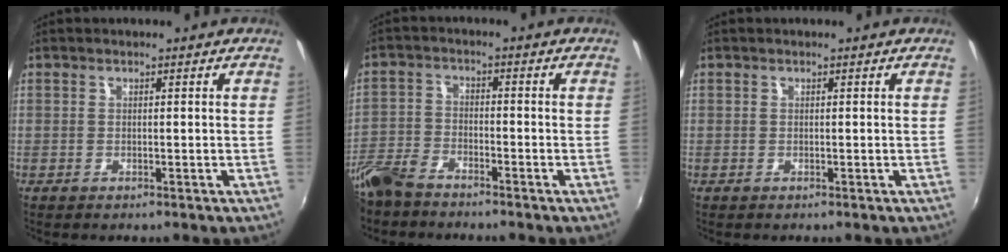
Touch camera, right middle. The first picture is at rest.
{"total": 7.8, "force": [-6.4, 2.9, 3.4], "torque": [-0.082, -0.005, -0.133]}
{"total": 0.0}